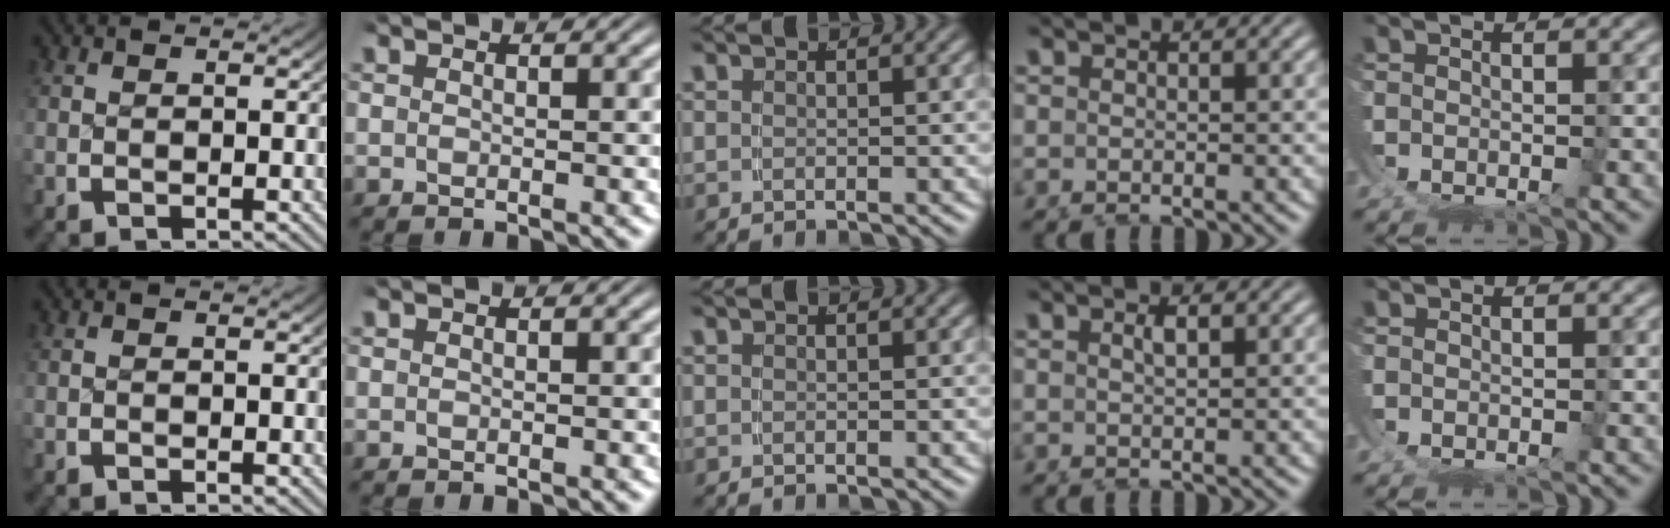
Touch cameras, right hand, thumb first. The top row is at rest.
{"ring": {"total": 1.1, "force": [0.1, -0.8, 0.8], "torque": [-0.007, -0.004, 0.009]}}